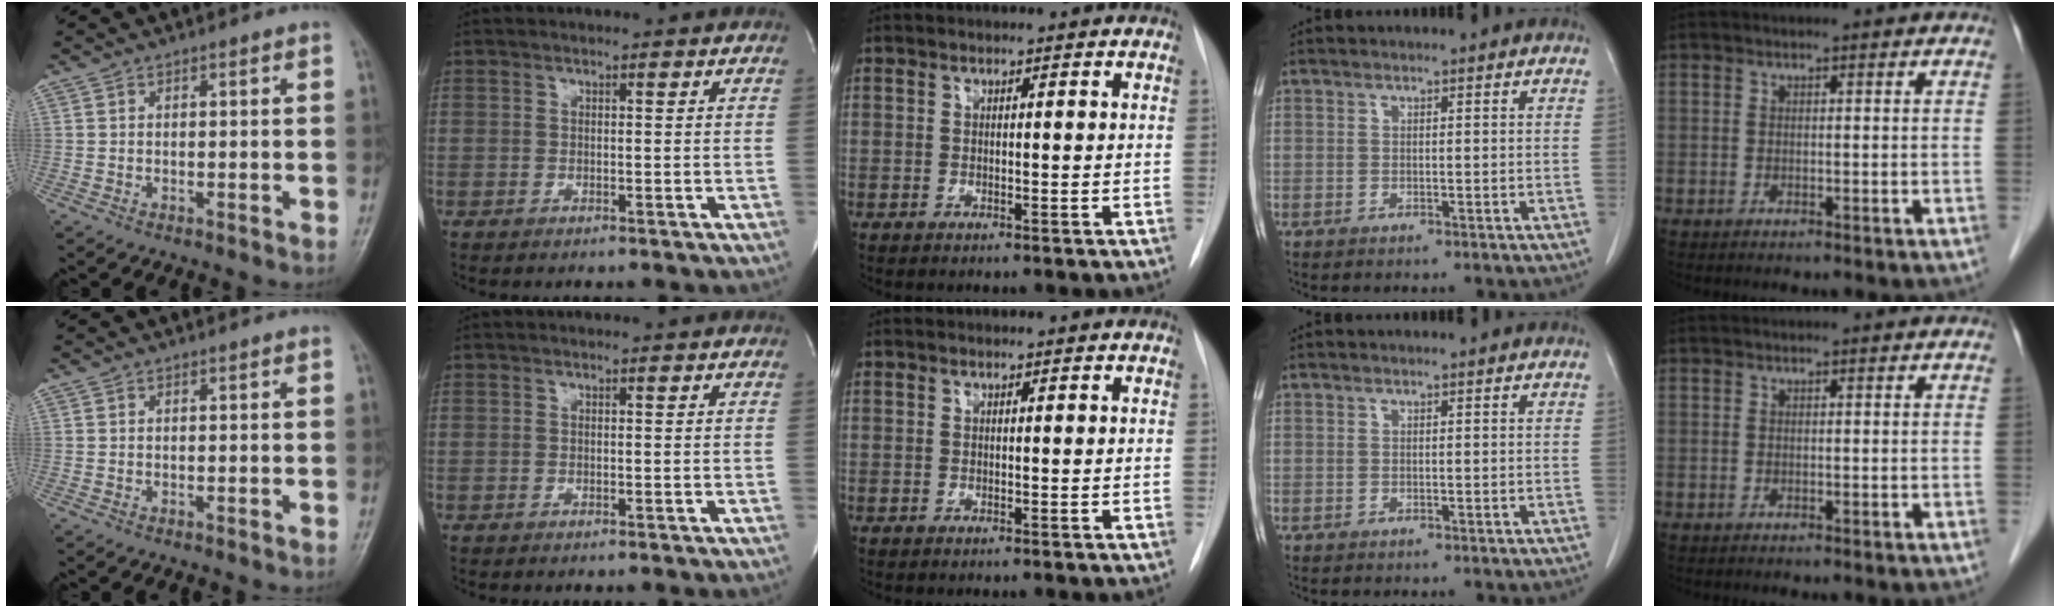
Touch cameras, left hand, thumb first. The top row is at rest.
{}